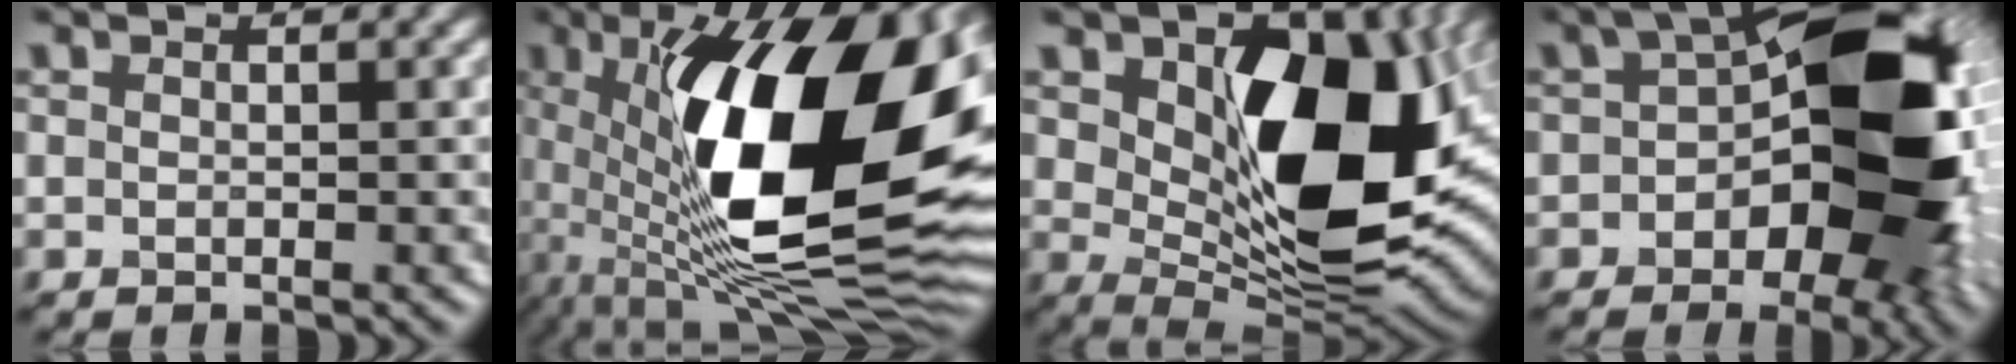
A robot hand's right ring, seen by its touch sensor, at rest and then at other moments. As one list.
[{"total": 16.6, "force": [1.1, 6.4, 15.3], "torque": [-0.253, 0.000, 0.013]}, {"total": 12.4, "force": [2.6, 7.0, 9.9], "torque": [-0.137, -0.020, 0.049]}, {"total": 15.2, "force": [-1.7, 8.5, 12.5], "torque": [-0.141, 0.017, -0.038]}]